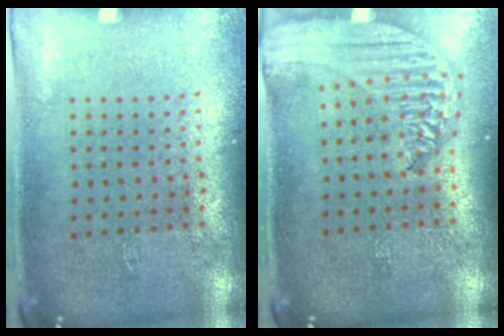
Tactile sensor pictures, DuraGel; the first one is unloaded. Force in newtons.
{"total": 2.3, "press": 2.0, "slide": 1.1}